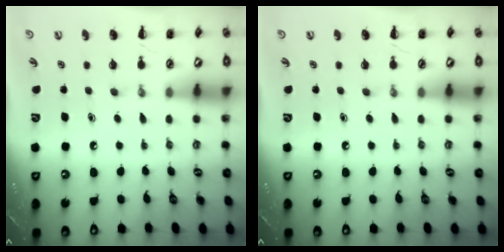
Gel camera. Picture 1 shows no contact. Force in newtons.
{"total": 0.0}